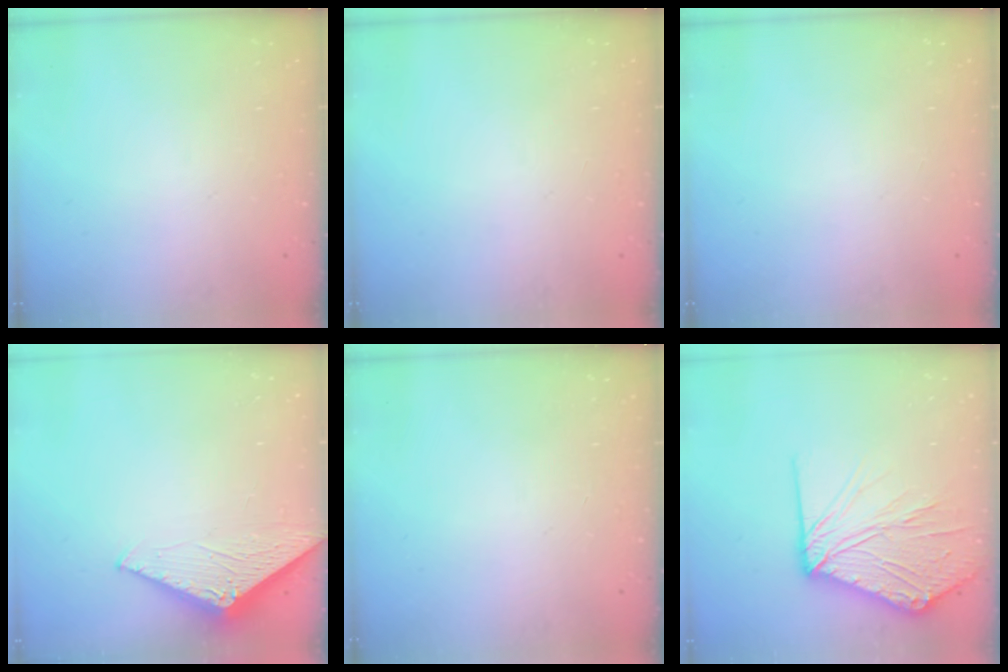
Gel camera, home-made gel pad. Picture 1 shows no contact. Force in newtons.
{"total": 0.0}
{"total": 0.0}
{"total": 2.9, "press": 2.9, "slide": 0.3}
{"total": 0.0}
{"total": 15.2, "press": 15.1, "slide": 1.4}